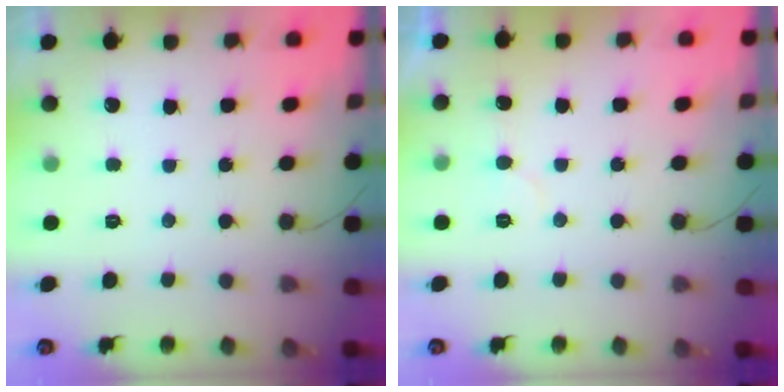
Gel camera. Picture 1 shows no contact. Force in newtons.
{"total": 5.5, "press": 5.5, "slide": 0.3}